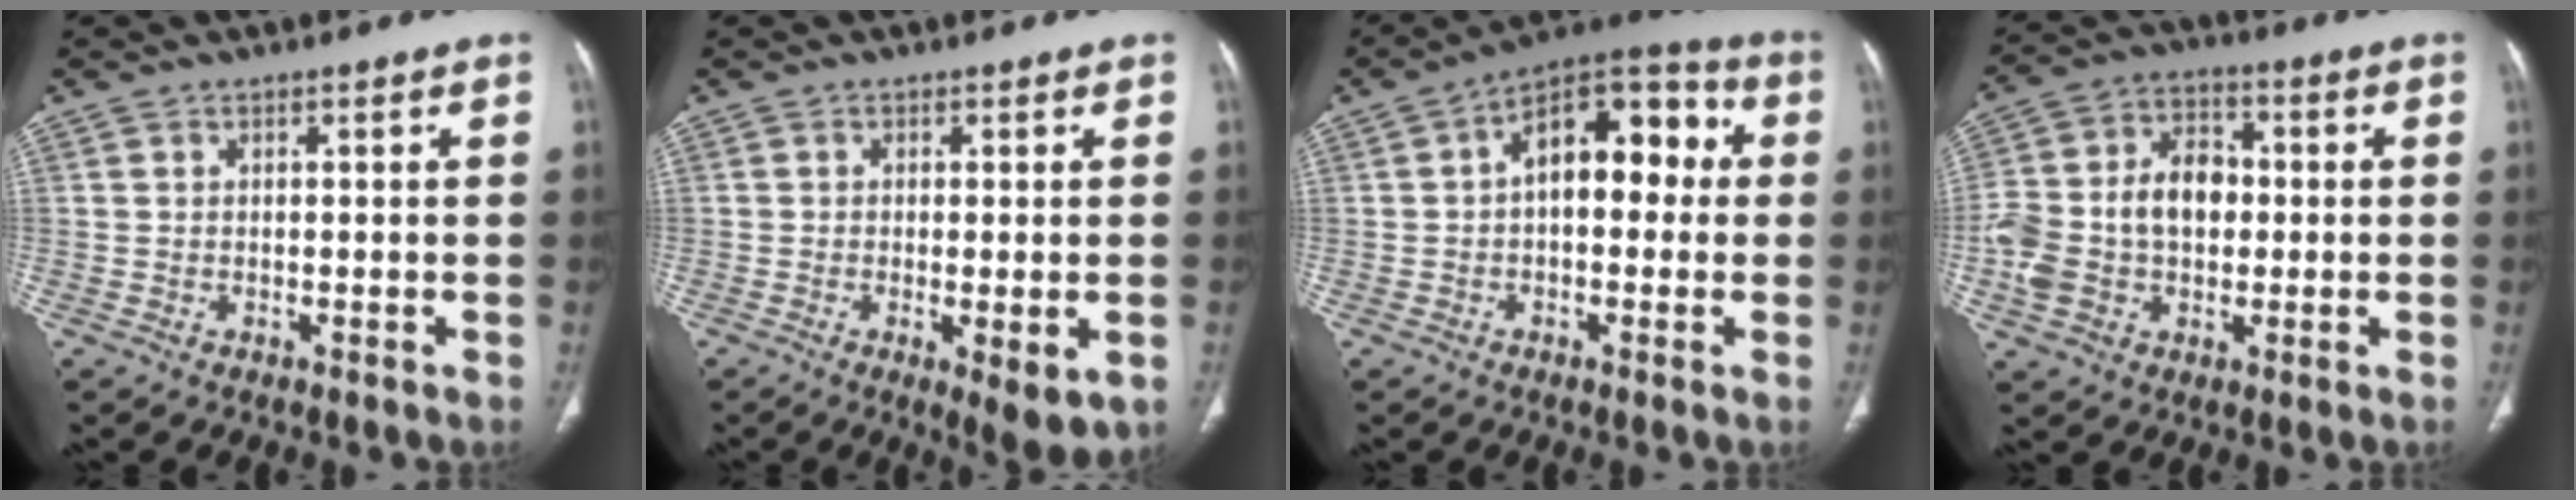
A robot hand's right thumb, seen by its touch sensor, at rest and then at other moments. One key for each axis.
{"total": 6.5, "fx": -1.8, "fy": 1.9, "fz": 5.9, "tx": -0.091, "ty": -0.019, "tz": -0.023}
{"total": 14.2, "fx": 1.5, "fy": 8.1, "fz": 11.6, "tx": -0.133, "ty": 0.044, "tz": 0.011}
{"total": 15.1, "fx": -0.7, "fy": 10.8, "fz": 10.6, "tx": -0.195, "ty": 0.036, "tz": -0.014}